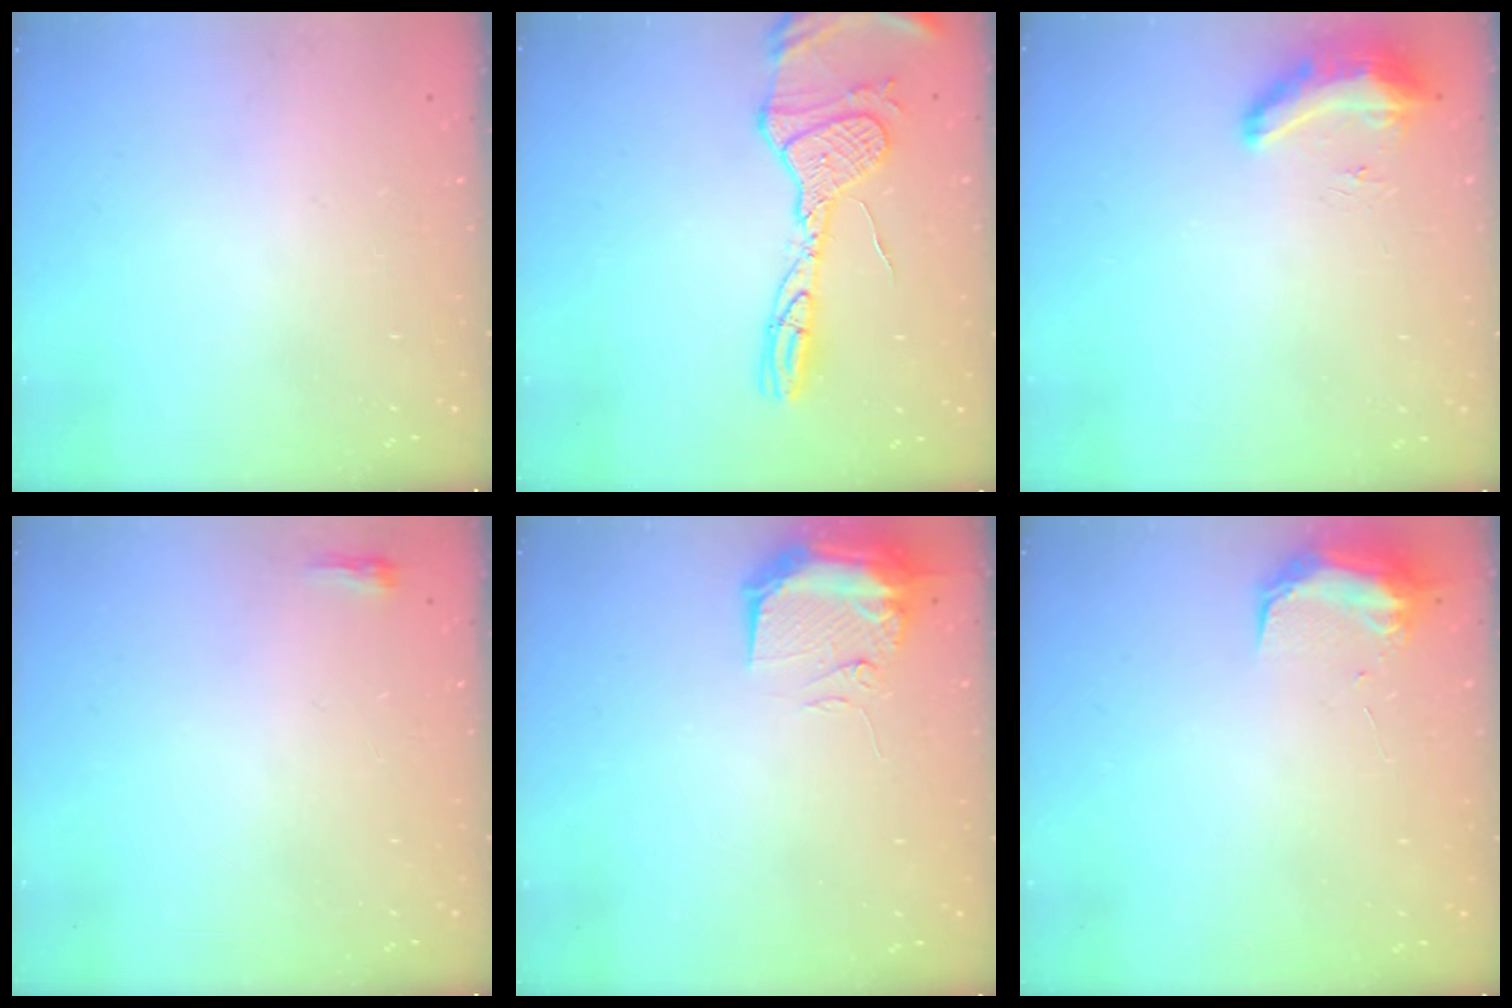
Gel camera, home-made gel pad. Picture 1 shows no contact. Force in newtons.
{"total": 17.0, "press": 17.0, "slide": 1.6}
{"total": 16.1, "press": 10.6, "slide": 12.1}
{"total": 2.3, "press": 2.2, "slide": 0.7}
{"total": 10.0, "press": 9.9, "slide": 1.6}
{"total": 9.8, "press": 9.7, "slide": 0.7}